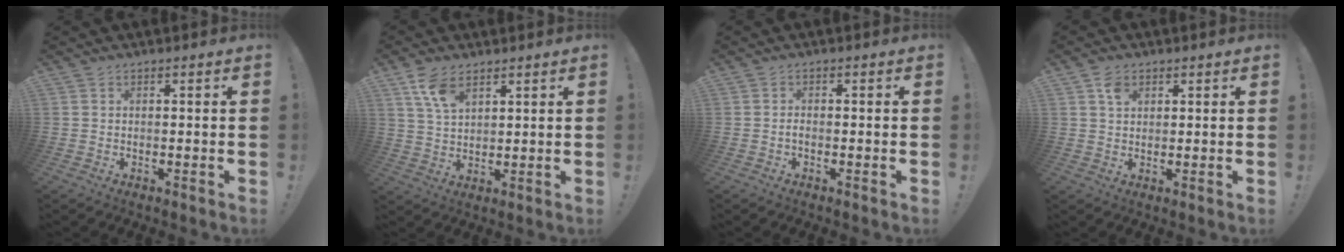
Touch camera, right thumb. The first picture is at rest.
{"total": 7.5, "force": [4.6, 3.7, 4.6], "torque": [-0.091, -0.014, 0.088]}
{"total": 1.1, "force": [-0.7, 0.4, 0.7], "torque": [-0.017, 0.005, -0.012]}
{"total": 3.2, "force": [1.5, 2.3, 1.7], "torque": [-0.028, 0.001, 0.027]}